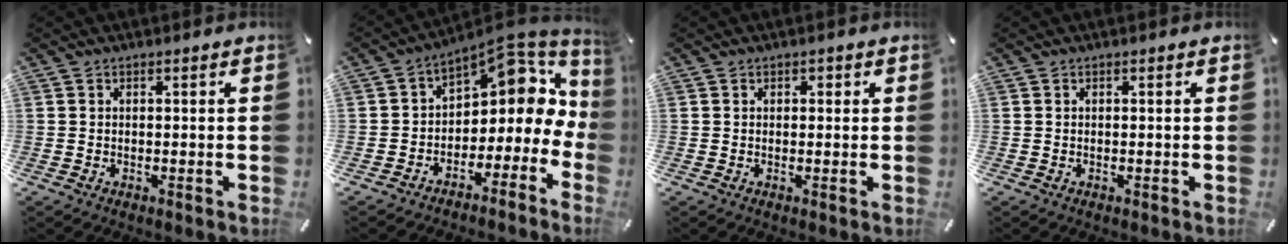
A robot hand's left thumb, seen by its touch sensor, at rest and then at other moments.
{"total": 8.6, "force": [5.3, 5.2, 4.2], "torque": [-0.060, -0.068, 0.087]}
{"total": 0.7, "force": [0.2, 0.7, 0.3], "torque": [0.002, 0.002, 0.001]}
{"total": 0.0}